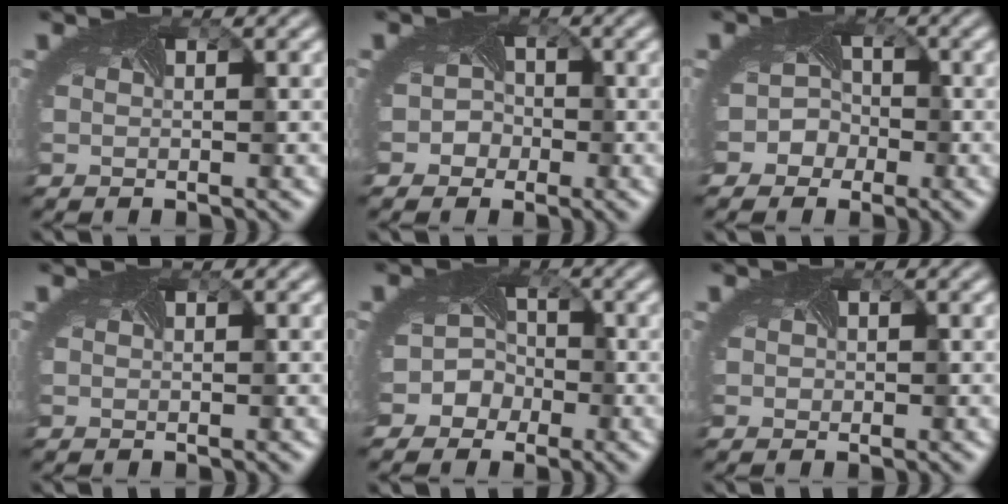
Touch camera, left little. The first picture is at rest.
{"total": 3.2, "force": [-1.4, 2.8, 0.7], "torque": [0.013, 0.010, -0.027]}
{"total": 4.5, "force": [-2.1, 3.8, 0.9], "torque": [0.008, 0.008, -0.050]}
{"total": 0.0}
{"total": 6.1, "force": [-2.9, 5.2, 1.2], "torque": [-0.008, 0.003, -0.070]}
{"total": 0.7, "force": [0.1, 0.7, 0.2], "torque": [0.004, -0.001, -0.005]}